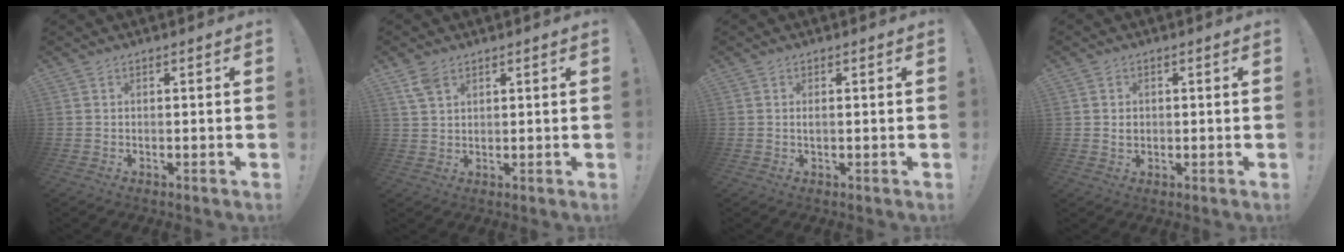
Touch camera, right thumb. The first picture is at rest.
{"total": 4.9, "force": [3.1, 2.6, 2.8], "torque": [-0.047, -0.011, 0.059]}
{"total": 0.6, "force": [0.1, 0.1, 0.6], "torque": [-0.003, -0.003, -0.001]}
{"total": 2.0, "force": [0.1, 1.9, 0.8], "torque": [-0.006, 0.000, 0.000]}